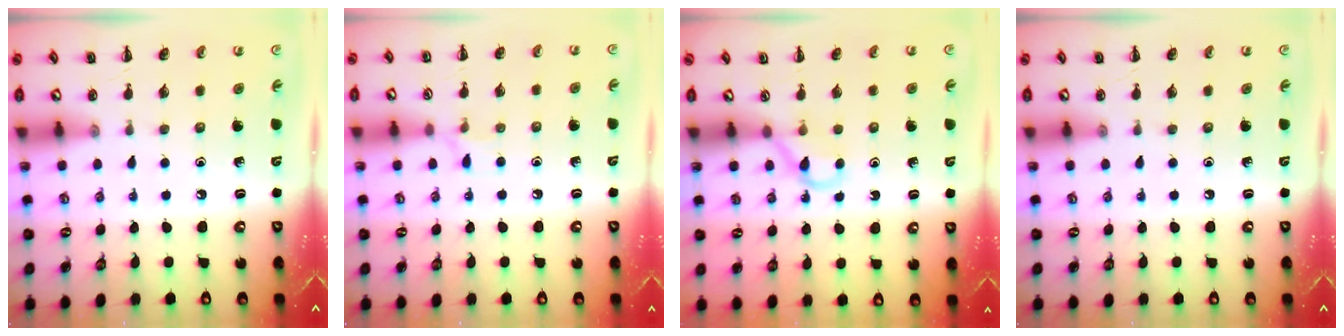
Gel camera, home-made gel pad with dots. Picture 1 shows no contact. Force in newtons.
{"total": 5.2, "press": 4.8, "slide": 1.7}
{"total": 3.0, "press": 2.8, "slide": 1.1}
{"total": 0.0}